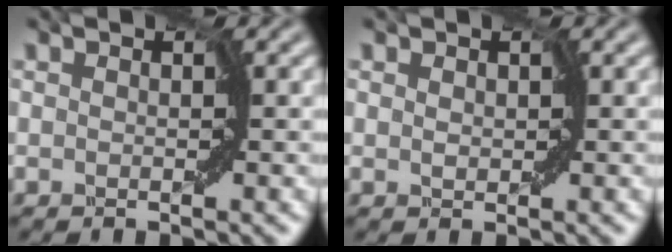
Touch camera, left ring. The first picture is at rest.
{"total": 0.6, "force": [0.2, 0.5, 0.2], "torque": [-0.003, 0.000, 0.005]}